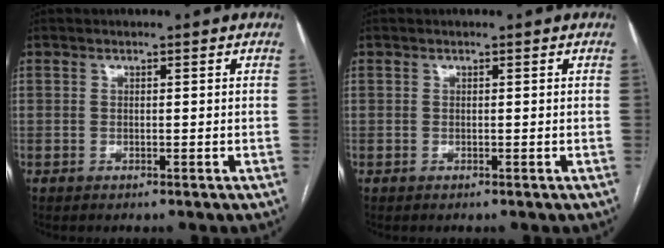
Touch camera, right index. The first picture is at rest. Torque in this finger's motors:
{"motor_torque": [0.00, 0.00, 0.00, 0.00]}